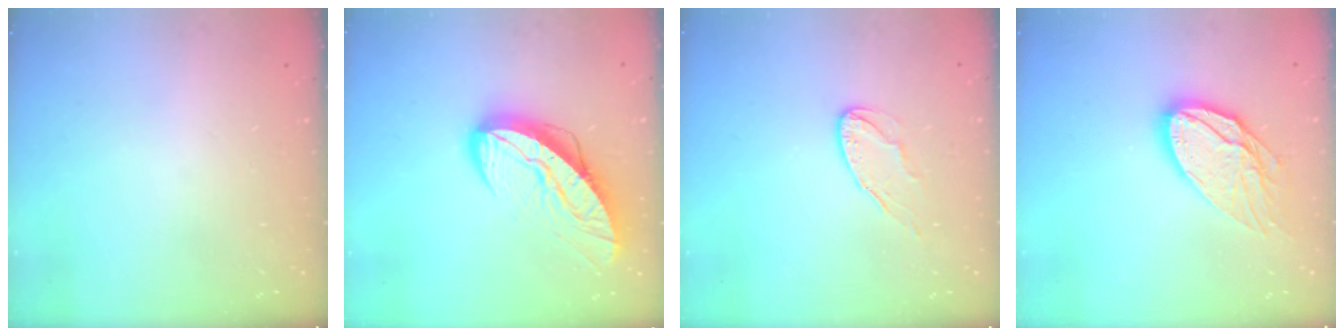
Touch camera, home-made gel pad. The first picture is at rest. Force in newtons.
{"total": 12.3, "press": 12.2, "slide": 1.1}
{"total": 6.8, "press": 6.8, "slide": 0.2}
{"total": 15.3, "press": 15.2, "slide": 1.3}